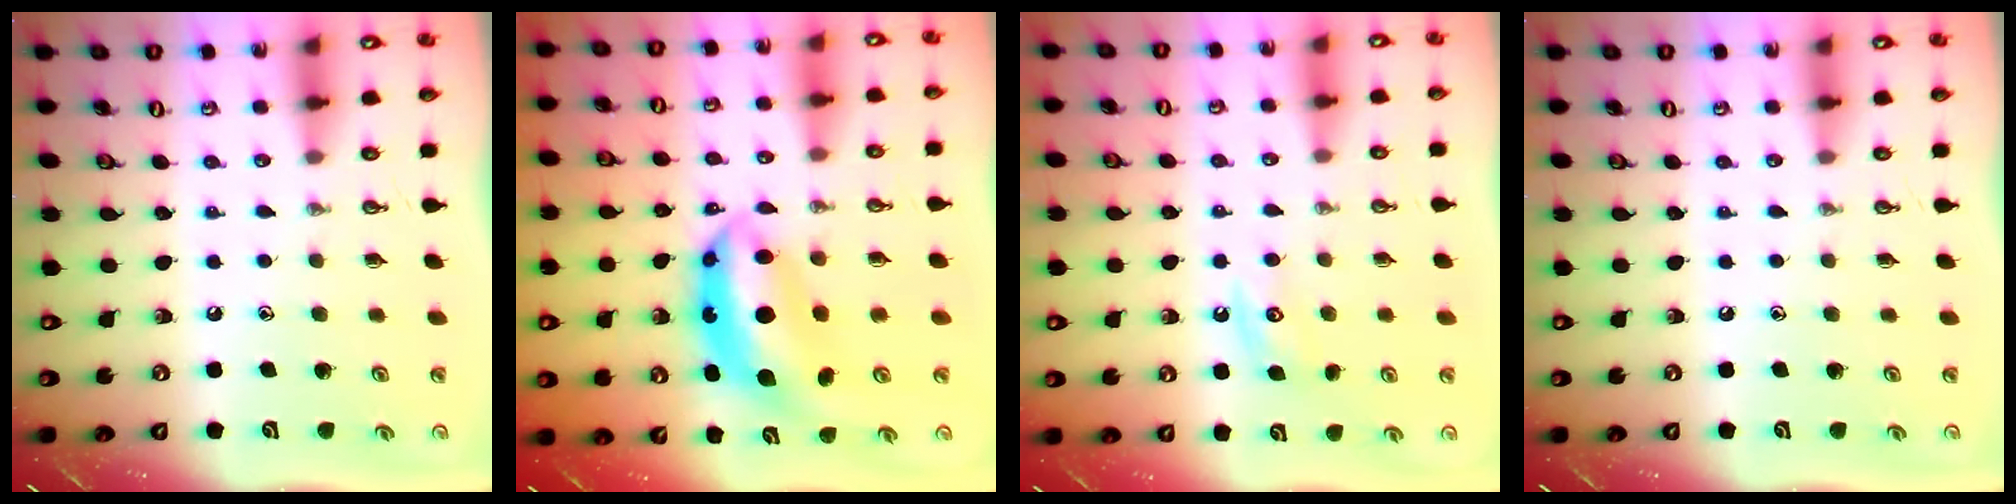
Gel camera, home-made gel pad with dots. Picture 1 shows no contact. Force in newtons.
{"total": 10.0, "press": 9.9, "slide": 1.2}
{"total": 4.8, "press": 4.8, "slide": 0.4}
{"total": 0.0}